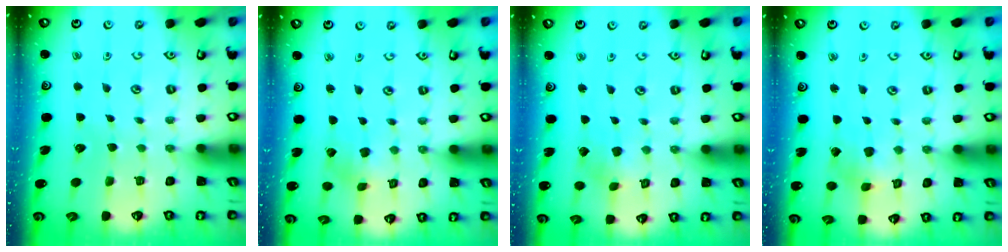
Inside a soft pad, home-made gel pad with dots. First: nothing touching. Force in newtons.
{"total": 1.2, "press": 1.2, "slide": 0.2}
{"total": 2.4, "press": 2.4, "slide": 0.2}
{"total": 2.8, "press": 2.8, "slide": 0.3}